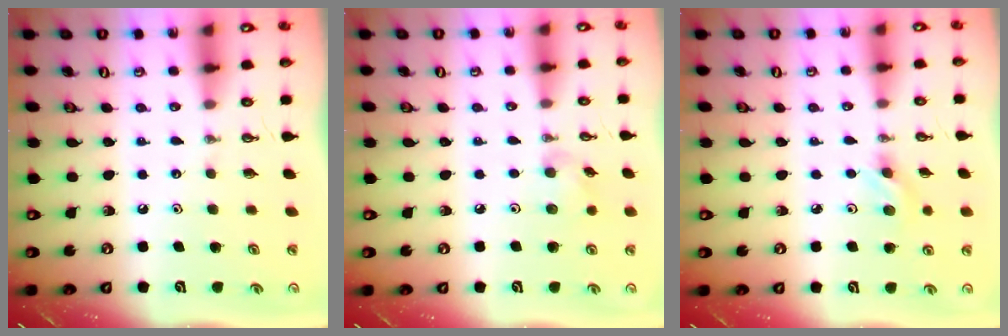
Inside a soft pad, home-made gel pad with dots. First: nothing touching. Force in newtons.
{"total": 5.3, "press": 5.3, "slide": 0.6}
{"total": 7.9, "press": 5.9, "slide": 5.3}